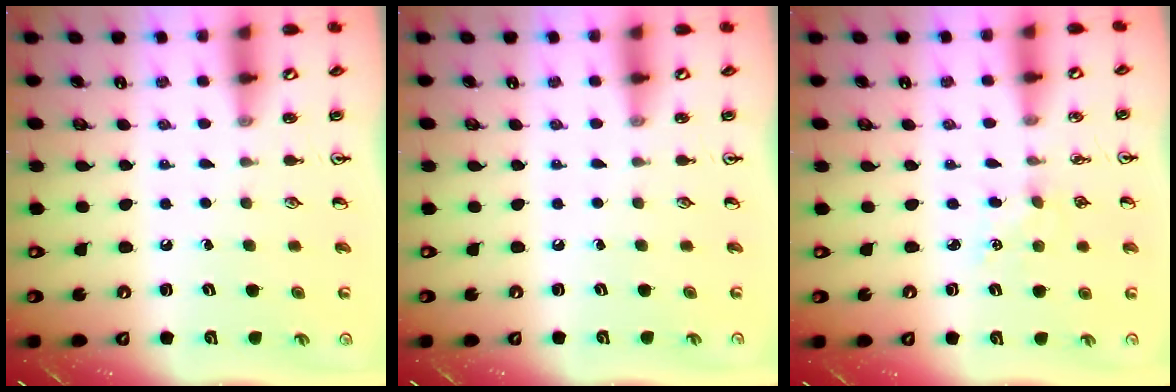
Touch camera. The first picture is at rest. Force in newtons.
{"total": 0.0}
{"total": 3.9, "press": 3.8, "slide": 0.6}